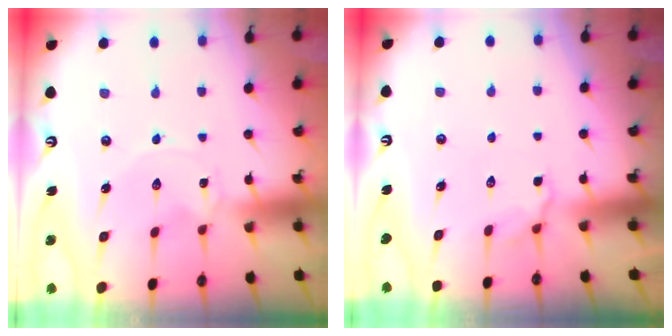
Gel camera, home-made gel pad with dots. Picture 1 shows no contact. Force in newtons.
{"total": 4.3, "press": 3.9, "slide": 1.8}